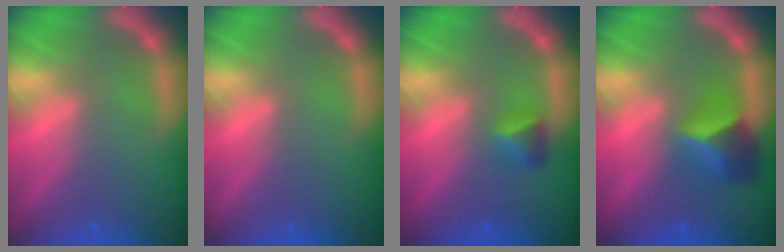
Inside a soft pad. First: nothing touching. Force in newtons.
{"total": 0.0}
{"total": 1.9}
{"total": 4.4}